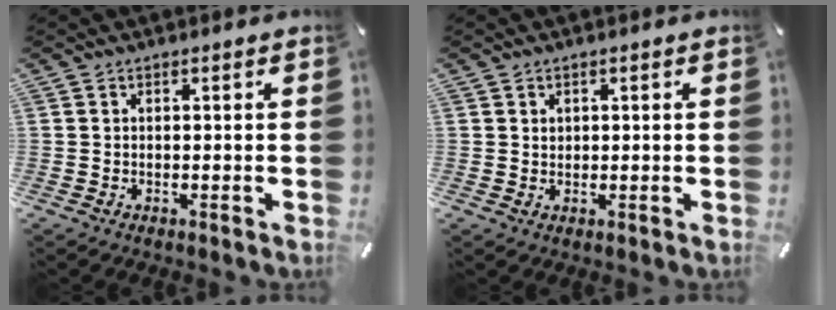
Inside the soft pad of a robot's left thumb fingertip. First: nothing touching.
{"total": 1.3, "force": [0.6, 1.1, 0.2], "torque": [0.004, -0.001, 0.009]}